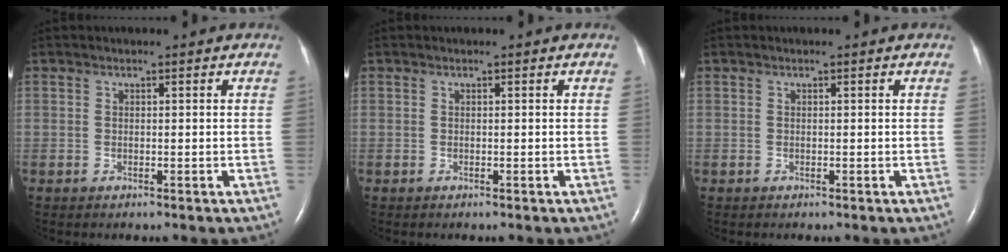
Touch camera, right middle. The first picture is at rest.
{"total": 0.0}
{"total": 0.0}